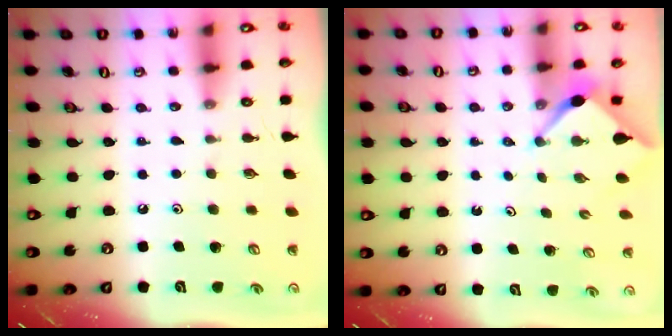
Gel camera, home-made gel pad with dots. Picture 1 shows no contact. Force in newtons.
{"total": 2.6, "press": 2.5, "slide": 0.3}